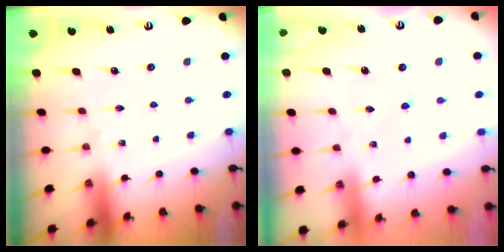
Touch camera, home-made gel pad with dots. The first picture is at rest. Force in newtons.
{"total": 3.5, "press": 3.5, "slide": 0.2}